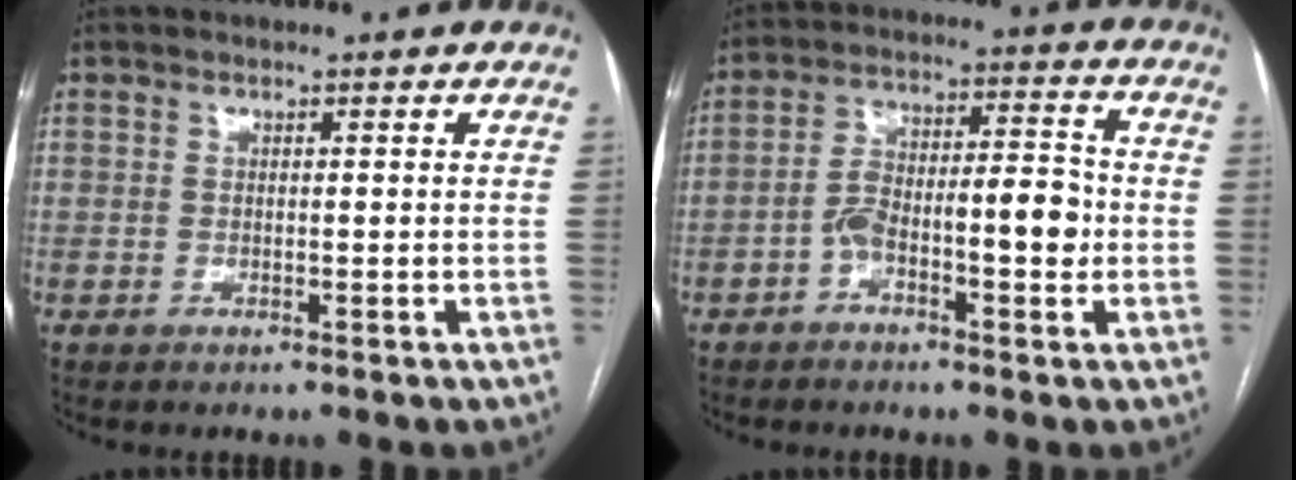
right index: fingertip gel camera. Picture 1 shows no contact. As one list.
[{"total": 8.9, "force": [-2.5, 2.8, 8.1], "torque": [-0.137, 0.037, -0.039]}]